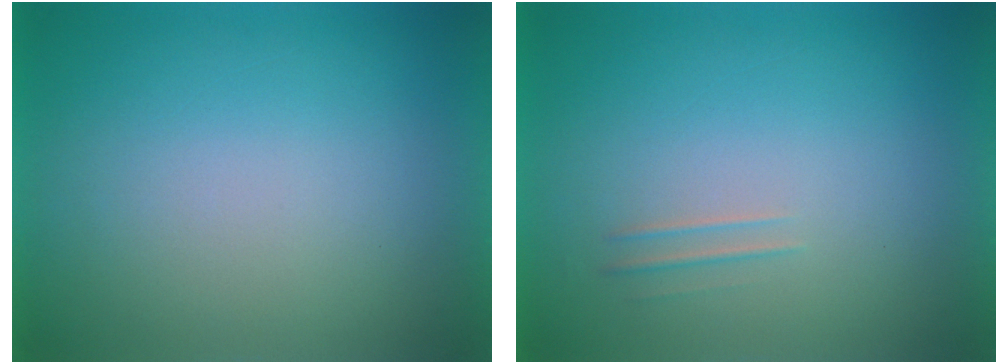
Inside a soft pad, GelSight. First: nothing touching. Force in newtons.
{"total": 1.8}